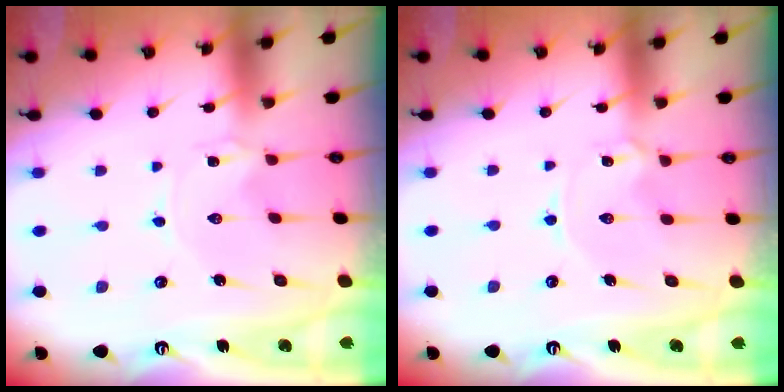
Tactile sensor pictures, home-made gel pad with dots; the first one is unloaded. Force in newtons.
{"total": 1.4, "press": 1.3, "slide": 0.1}